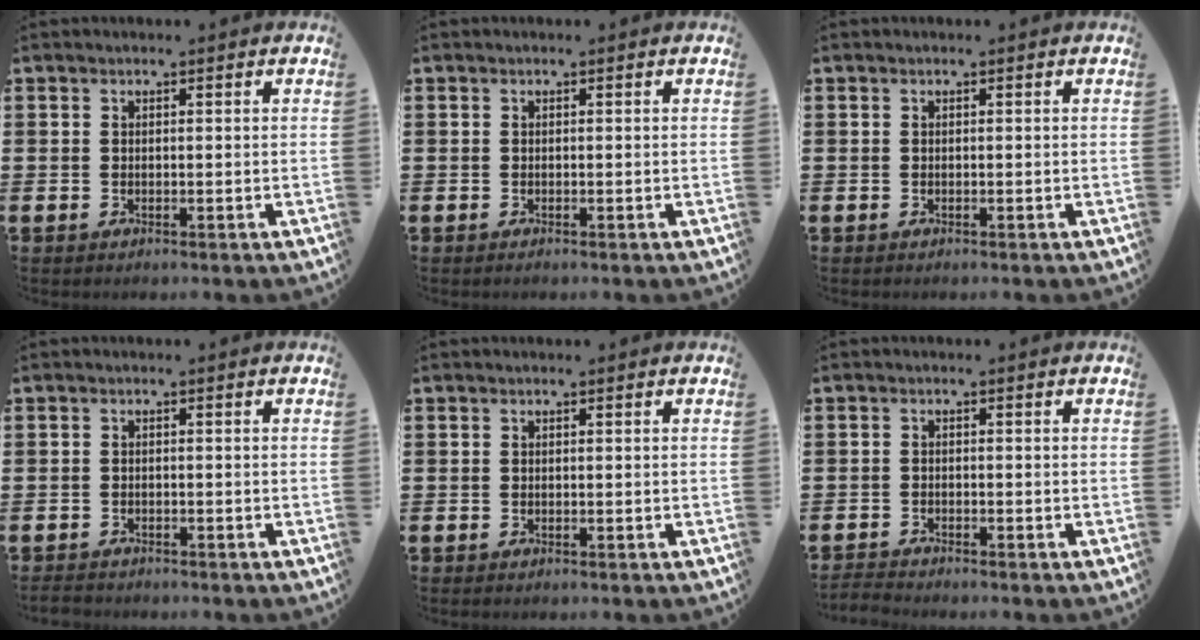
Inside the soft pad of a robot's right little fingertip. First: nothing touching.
{"total": 0.0}
{"total": 0.0}
{"total": 0.9, "force": [-0.9, 0.3, 0.2], "torque": [-0.008, 0.002, -0.019]}
{"total": 0.0}
{"total": 1.2, "force": [-1.2, 0.0, 0.2], "torque": [-0.005, 0.002, -0.024]}